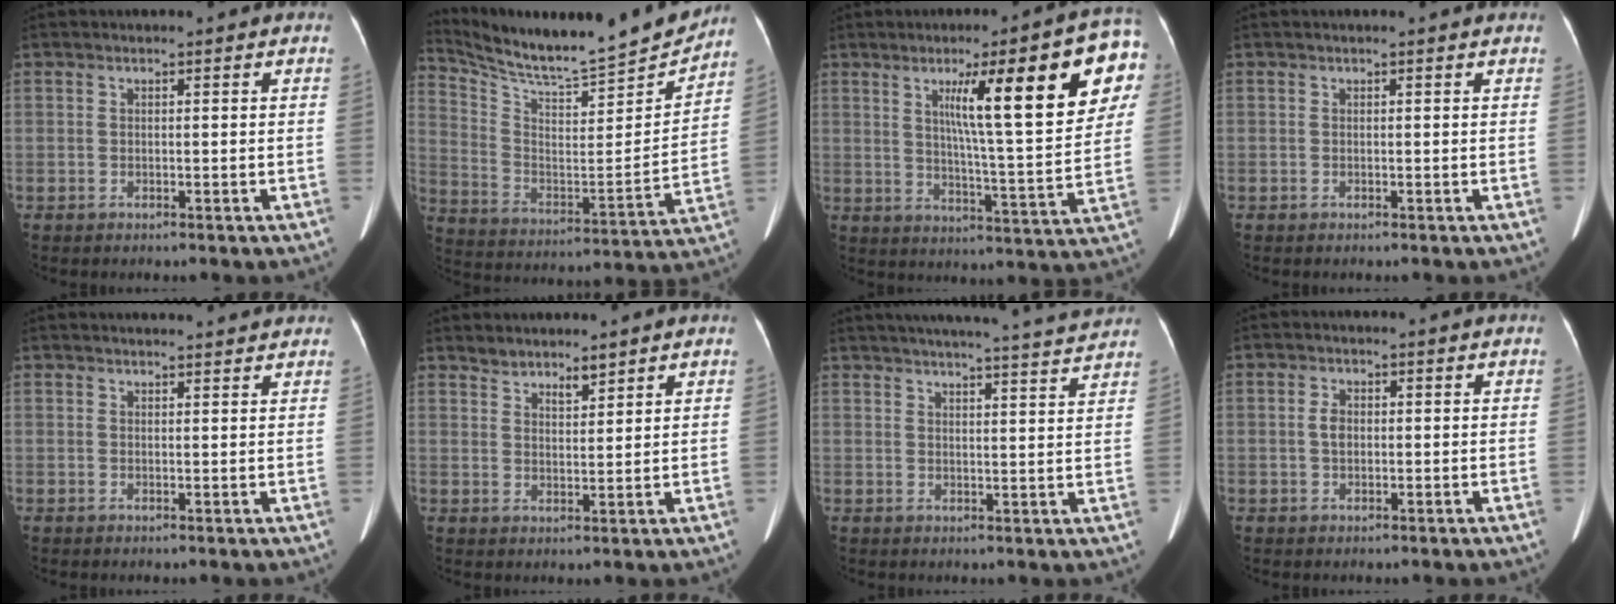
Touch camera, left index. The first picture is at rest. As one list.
[{"total": 21.2, "force": [19.7, 0.7, 7.8], "torque": [-0.149, -0.052, 0.308]}, {"total": 18.7, "force": [7.7, 1.7, 17.0], "torque": [-0.218, 0.005, 0.100]}, {"total": 1.0, "force": [1.0, 0.2, 0.2], "torque": [-0.012, 0.013, 0.007]}, {"total": 6.5, "force": [6.3, 0.8, 1.5], "torque": [-0.015, 0.021, 0.065]}, {"total": 3.8, "force": [3.4, 1.0, 1.3], "torque": [-0.015, 0.008, 0.060]}, {"total": 17.7, "force": [16.6, -0.4, 6.1], "torque": [-0.098, -0.012, 0.212]}, {"total": 2.0, "force": [0.0, 1.5, 1.3], "torque": [-0.030, 0.010, 0.001]}]